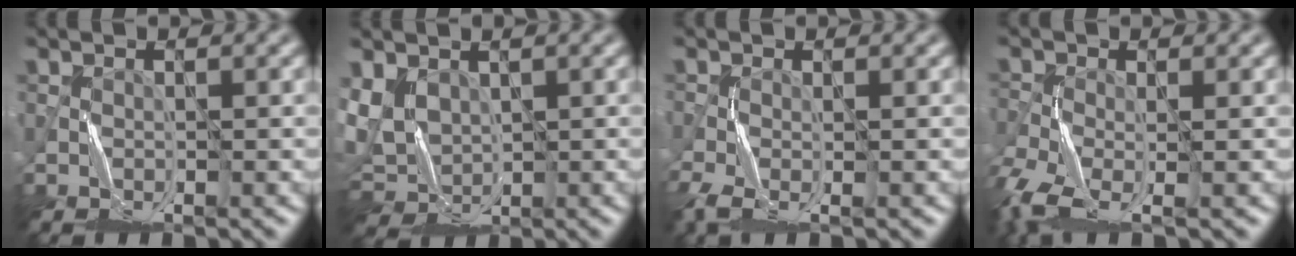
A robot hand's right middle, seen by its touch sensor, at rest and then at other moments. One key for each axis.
{"total": 4.4, "fx": 1.5, "fy": 3.3, "fz": 2.5, "tx": -0.067, "ty": -0.002, "tz": 0.030}
{"total": 3.1, "fx": -1.9, "fy": 1.2, "fz": 2.2, "tx": -0.060, "ty": -0.008, "tz": -0.039}
{"total": 6.0, "fx": -3.6, "fy": 2.6, "fz": 4.0, "tx": -0.104, "ty": -0.020, "tz": -0.080}